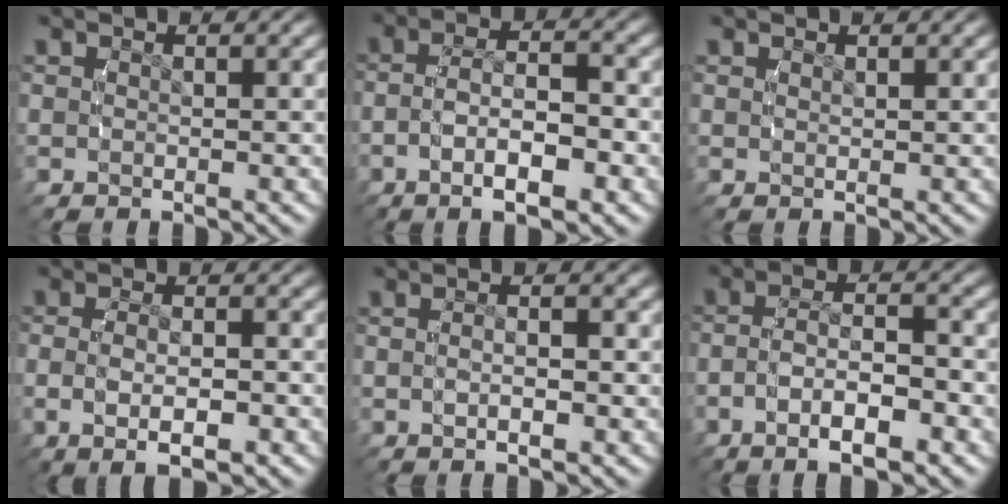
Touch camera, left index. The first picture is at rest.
{"total": 5.2, "force": [-1.6, 1.9, 4.6], "torque": [-0.084, 0.004, -0.026]}
{"total": 0.7, "force": [0.5, -0.5, 0.0], "torque": [0.000, -0.007, 0.014]}
{"total": 4.4, "force": [-1.2, 1.8, 3.8], "torque": [-0.073, -0.003, -0.016]}
{"total": 2.3, "force": [-0.4, 0.2, 2.2], "torque": [-0.042, 0.002, -0.006]}
{"total": 5.0, "force": [-2.0, 2.0, 4.2], "torque": [-0.076, 0.002, -0.033]}